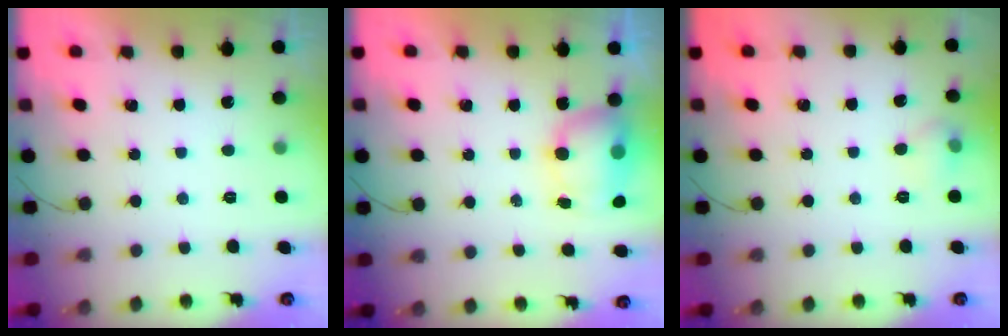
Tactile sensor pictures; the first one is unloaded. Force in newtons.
{"total": 9.8, "press": 8.3, "slide": 5.3}
{"total": 5.0, "press": 4.7, "slide": 1.9}